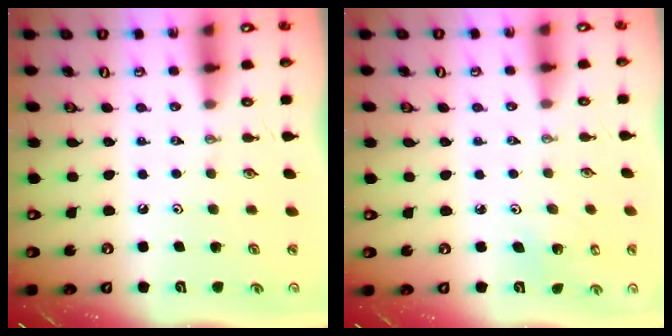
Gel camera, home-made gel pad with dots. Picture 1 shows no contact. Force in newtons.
{"total": 1.9, "press": 1.9, "slide": 0.1}